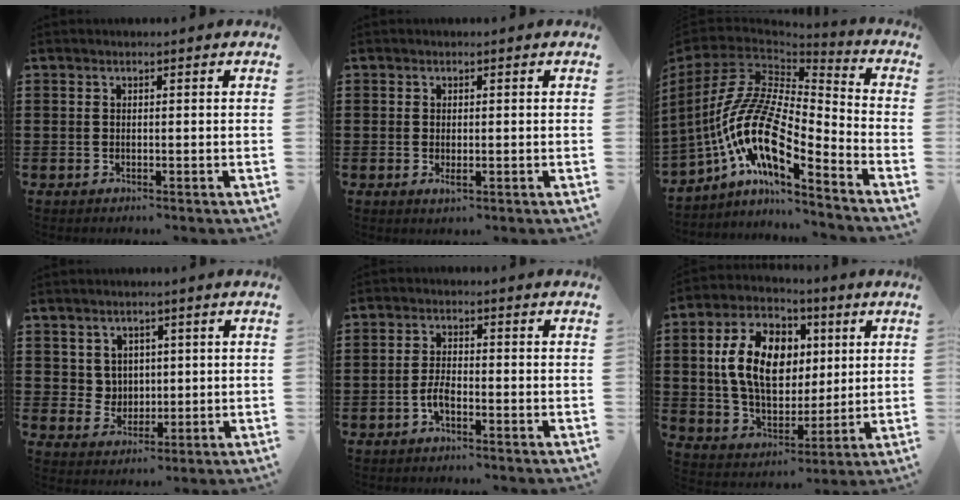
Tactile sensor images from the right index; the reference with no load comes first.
{"total": 1.2, "force": [-0.2, 0.5, 1.1], "torque": [-0.020, -0.004, -0.003]}
{"total": 15.3, "force": [-6.7, 5.5, 12.6], "torque": [-0.291, -0.009, -0.140]}
{"total": 3.9, "force": [1.8, 3.5, 0.6], "torque": [-0.029, 0.009, 0.032]}
{"total": 3.0, "force": [-1.6, 0.9, 2.4], "torque": [-0.059, -0.003, -0.033]}
{"total": 12.9, "force": [2.2, 8.7, 9.3], "torque": [-0.207, 0.014, 0.037]}